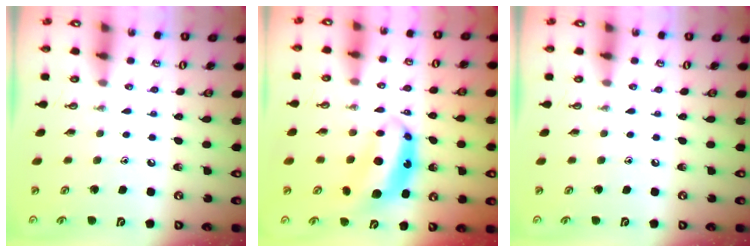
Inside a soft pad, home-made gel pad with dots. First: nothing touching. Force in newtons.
{"total": 7.7, "press": 7.7, "slide": 0.7}
{"total": 0.0}